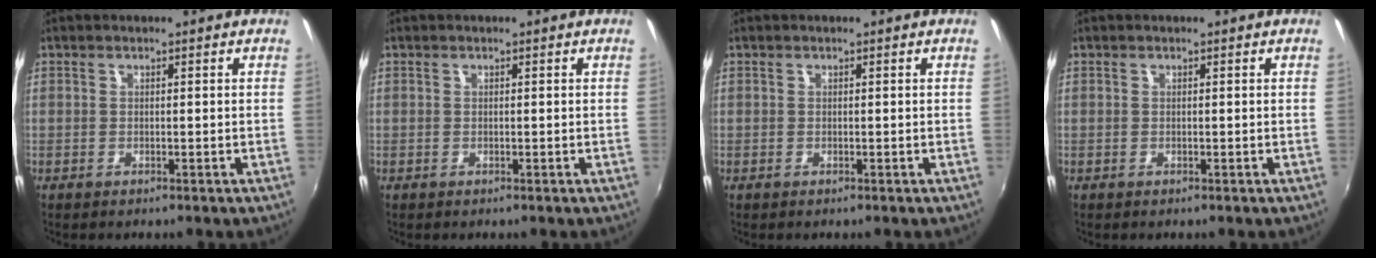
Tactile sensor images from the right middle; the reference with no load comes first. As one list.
[{"total": 0.0}, {"total": 0.0}, {"total": 0.0}]